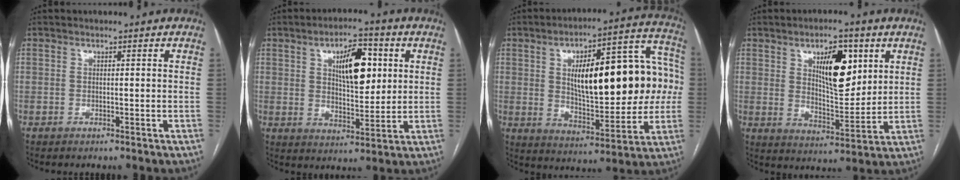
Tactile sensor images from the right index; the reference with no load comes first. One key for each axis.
{"total": 10.3, "fx": 3.3, "fy": 3.9, "fz": 9.0, "tx": -0.146, "ty": 0.009, "tz": 0.058}
{"total": 24.0, "fx": 2.9, "fy": 8.2, "fz": 22.4, "tx": -0.329, "ty": 0.044, "tz": 0.049}
{"total": 10.8, "fx": 4.4, "fy": 4.0, "fz": 9.1, "tx": -0.149, "ty": 0.001, "tz": 0.079}